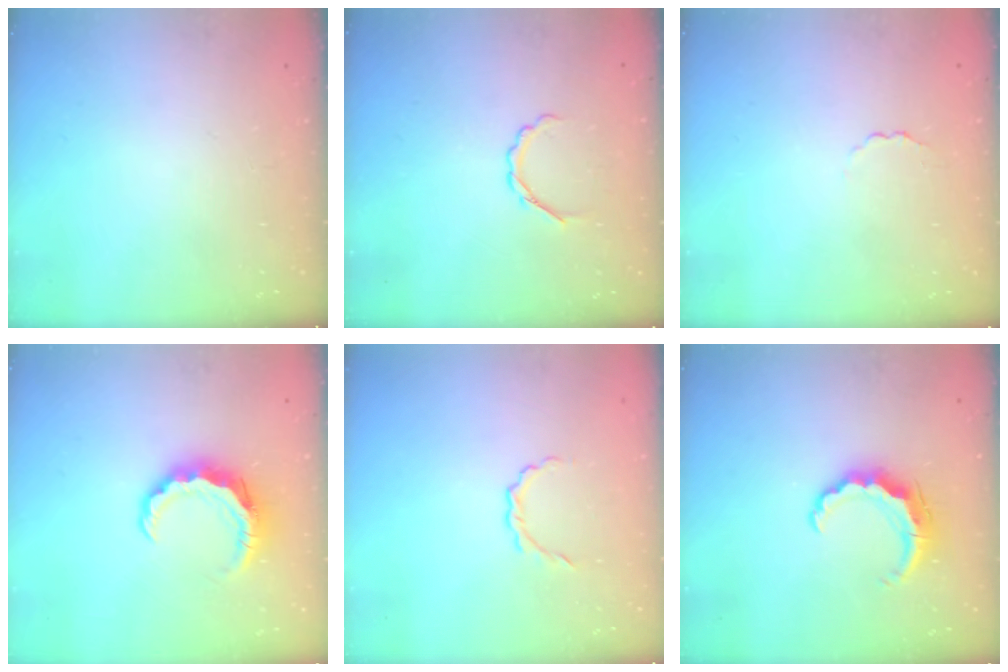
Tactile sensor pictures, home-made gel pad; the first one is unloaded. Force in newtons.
{"total": 3.0, "press": 2.8, "slide": 0.9}
{"total": 1.7, "press": 1.6, "slide": 0.5}
{"total": 8.4, "press": 8.3, "slide": 1.2}
{"total": 3.1, "press": 3.0, "slide": 1.0}
{"total": 7.4, "press": 7.4, "slide": 0.2}